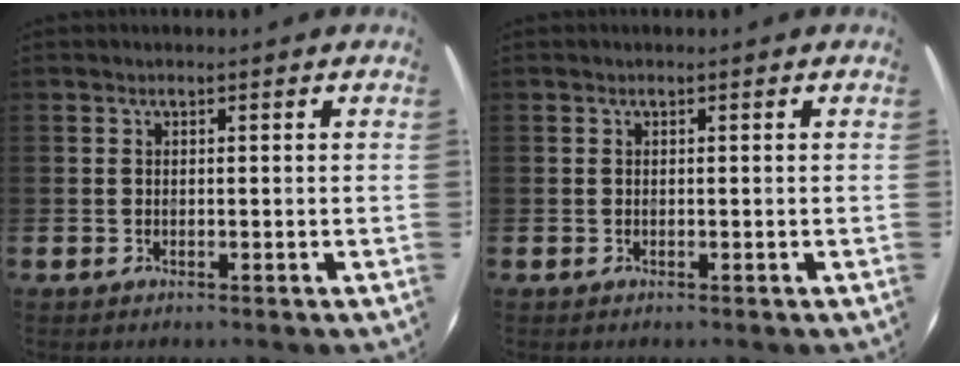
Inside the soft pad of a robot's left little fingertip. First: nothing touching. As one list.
[{"total": 0.0}]